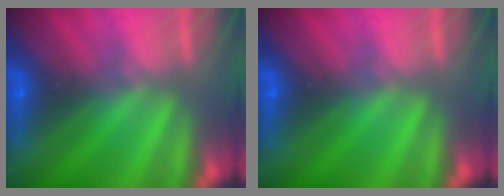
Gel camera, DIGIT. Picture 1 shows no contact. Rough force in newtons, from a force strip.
{"total": 0.0}